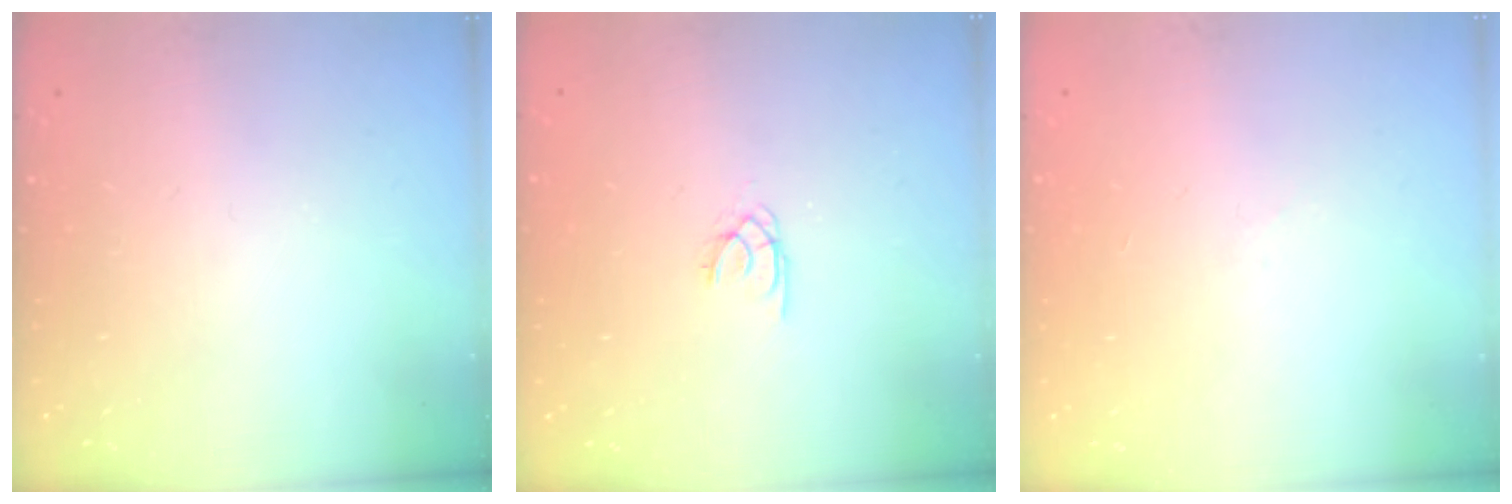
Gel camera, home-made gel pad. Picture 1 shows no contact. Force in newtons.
{"total": 1.5, "press": 1.4, "slide": 0.2}
{"total": 2.0, "press": 1.9, "slide": 0.5}